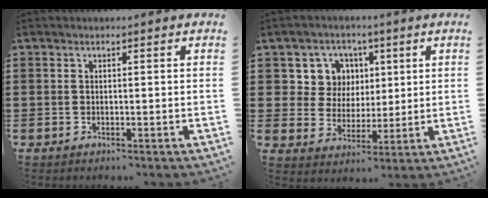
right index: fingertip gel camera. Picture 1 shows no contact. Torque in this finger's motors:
{"motor_torque": [0.15, -0.07, 0.21, 0.01]}